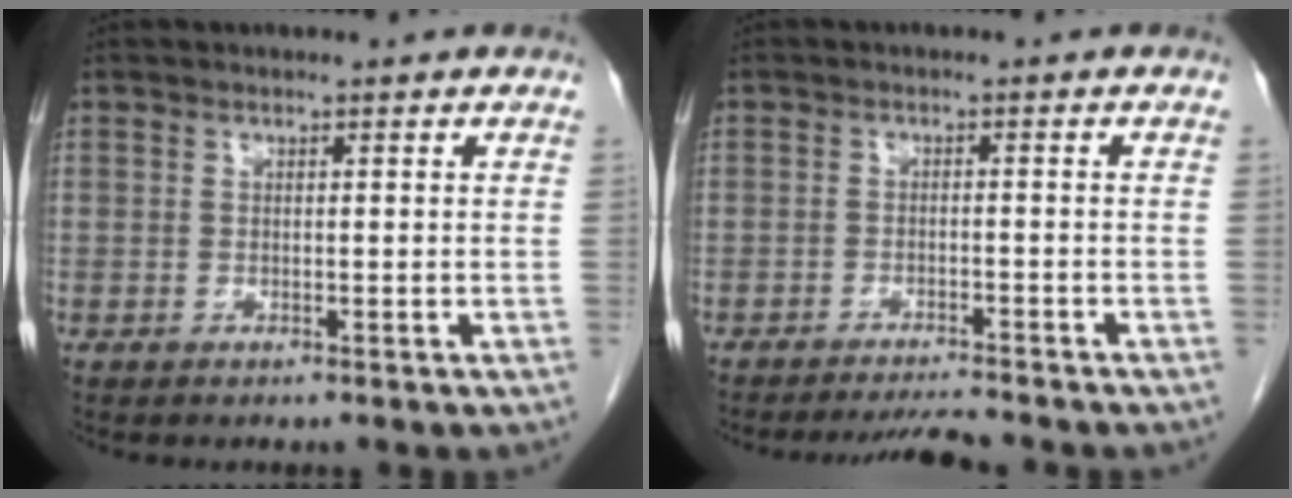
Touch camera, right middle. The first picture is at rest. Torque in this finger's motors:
{"motor_torque": [0.02, -0.02, 0.02, 0.02]}